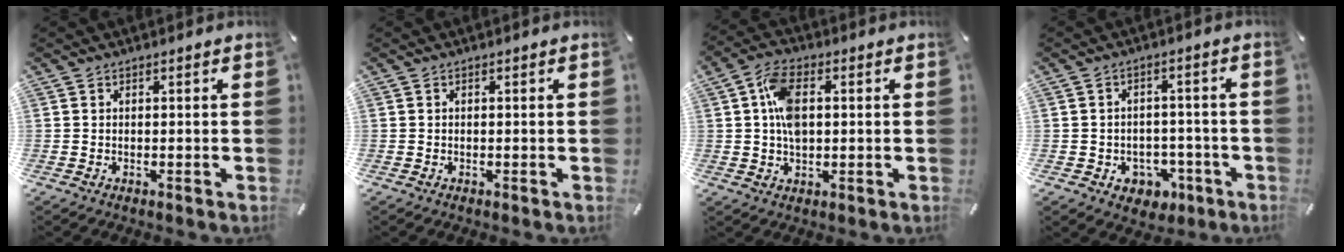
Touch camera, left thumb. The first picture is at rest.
{"total": 0.0}
{"total": 7.9, "force": [1.2, 4.7, 6.3], "torque": [-0.130, 0.005, 0.019]}
{"total": 5.6, "force": [-1.3, 5.2, 1.8], "torque": [-0.022, 0.007, -0.020]}